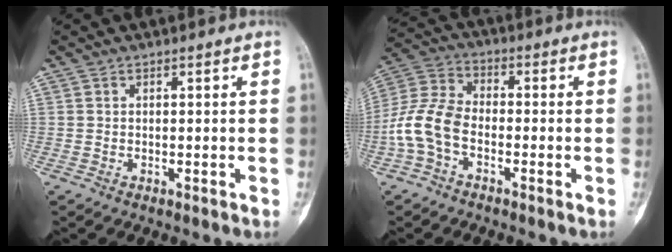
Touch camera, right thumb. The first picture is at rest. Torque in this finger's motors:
{"motor_torque": [0.11, 0.09, 0.45, -0.42, 0.05]}